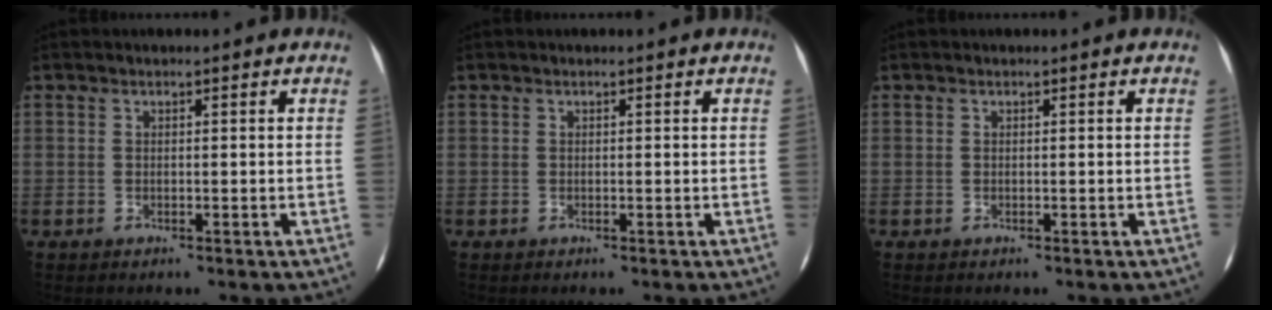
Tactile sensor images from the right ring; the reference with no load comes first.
{"total": 0.0}
{"total": 0.0}